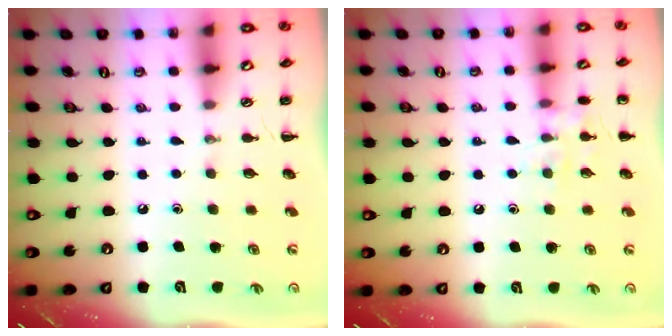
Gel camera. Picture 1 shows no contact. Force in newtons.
{"total": 7.8, "press": 7.8, "slide": 0.7}